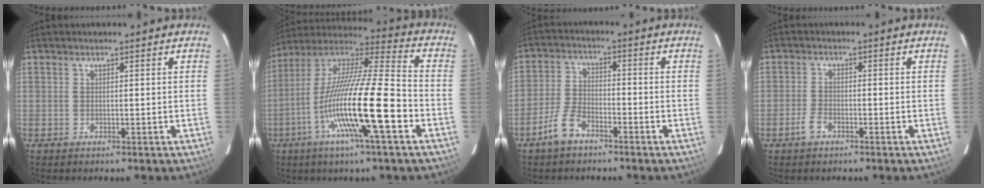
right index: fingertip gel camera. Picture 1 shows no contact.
{"total": 19.5, "force": [-6.4, 1.0, 18.4], "torque": [-0.351, -0.011, -0.120]}
{"total": 5.7, "force": [-3.9, 2.5, 3.3], "torque": [-0.080, 0.002, -0.078]}
{"total": 2.4, "force": [-1.6, 1.1, 1.4], "torque": [-0.036, 0.001, -0.029]}